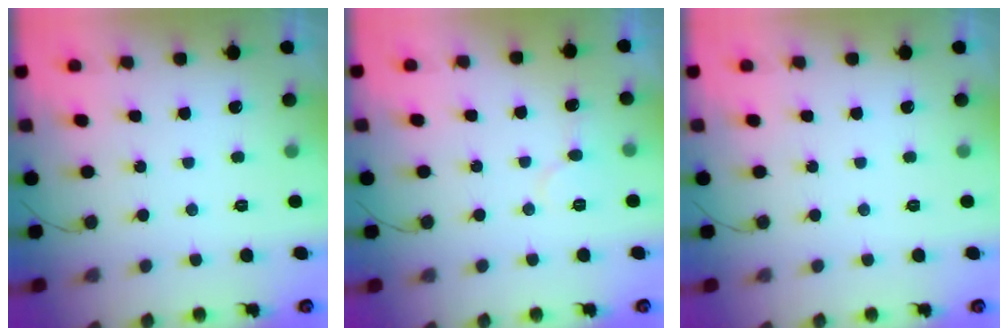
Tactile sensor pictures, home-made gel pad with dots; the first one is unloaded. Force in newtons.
{"total": 5.7, "press": 5.7, "slide": 0.4}
{"total": 0.0}